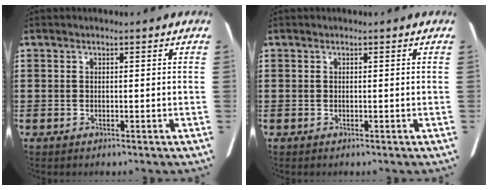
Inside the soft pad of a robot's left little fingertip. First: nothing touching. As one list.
[{"total": 0.0}]